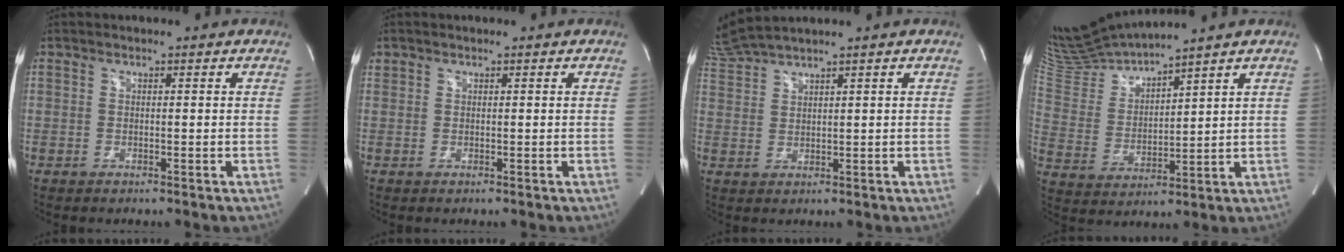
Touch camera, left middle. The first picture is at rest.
{"total": 0.6, "force": [0.5, 0.3, 0.0], "torque": [-0.002, 0.010, 0.010]}
{"total": 5.4, "force": [4.9, -1.4, 1.7], "torque": [-0.060, 0.013, 0.110]}
{"total": 10.5, "force": [10.2, -1.5, 2.2], "torque": [-0.072, 0.003, 0.222]}